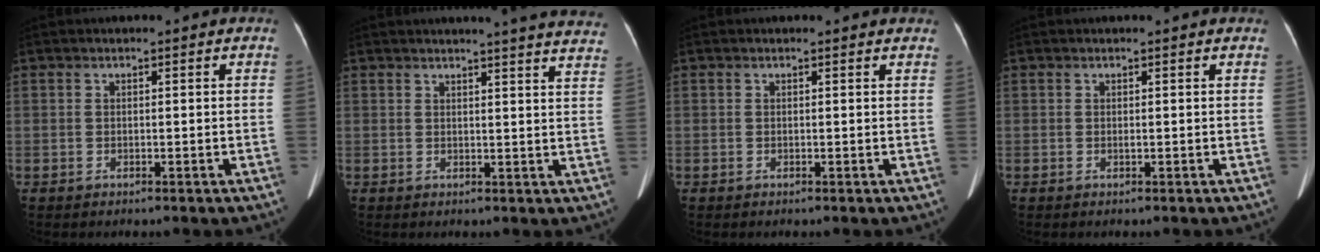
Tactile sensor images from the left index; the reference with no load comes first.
{"total": 16.6, "force": [15.7, 0.5, 5.3], "torque": [-0.060, -0.056, 0.162]}
{"total": 1.7, "force": [1.4, 0.9, 0.2], "torque": [-0.008, 0.011, 0.005]}
{"total": 0.6, "force": [0.4, 0.2, 0.4], "torque": [-0.011, 0.009, 0.005]}